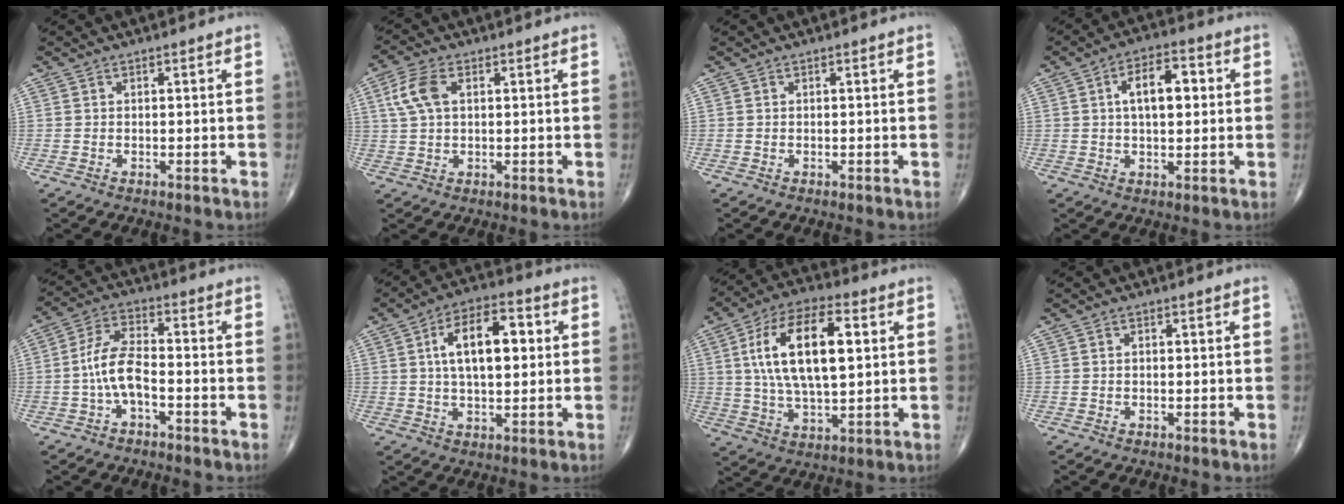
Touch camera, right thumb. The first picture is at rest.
{"total": 6.4, "force": [1.8, 3.7, 5.0], "torque": [-0.113, 0.010, 0.036]}
{"total": 0.0}
{"total": 9.2, "force": [1.7, 4.7, 7.7], "torque": [-0.109, 0.014, 0.023]}
{"total": 7.9, "force": [-2.1, 3.8, 6.6], "torque": [-0.133, 0.033, -0.046]}
{"total": 13.3, "force": [2.5, 6.6, 11.2], "torque": [-0.169, 0.011, 0.039]}
{"total": 18.5, "force": [3.9, 8.6, 16.0], "torque": [-0.281, 0.006, 0.067]}
{"total": 0.8, "force": [0.0, 0.5, 0.6], "torque": [-0.013, 0.003, 0.001]}